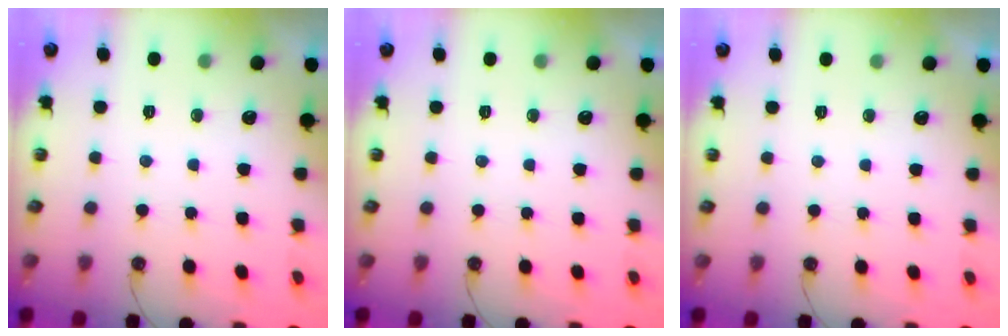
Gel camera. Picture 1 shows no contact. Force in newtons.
{"total": 0.0}
{"total": 0.0}